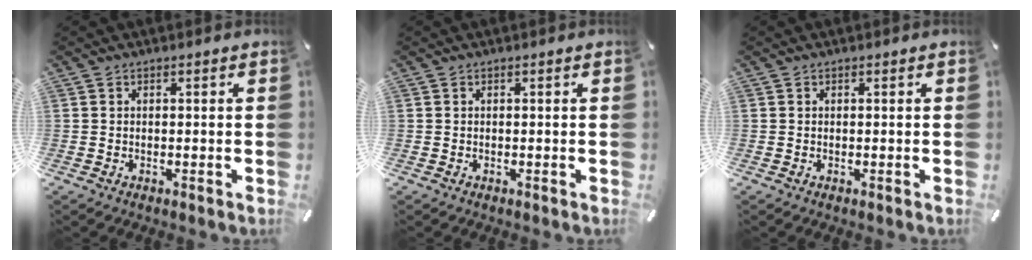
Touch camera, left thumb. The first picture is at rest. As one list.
[{"total": 0.0}, {"total": 0.0}]